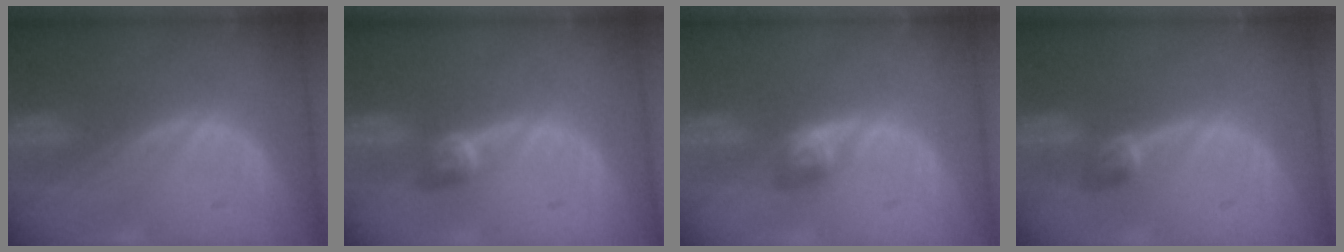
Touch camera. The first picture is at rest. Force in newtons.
{"total": 2.9, "press": 2.5, "slide": 1.5}
{"total": 2.9, "press": 2.7, "slide": 1.0}
{"total": 2.7, "press": 2.5, "slide": 0.9}